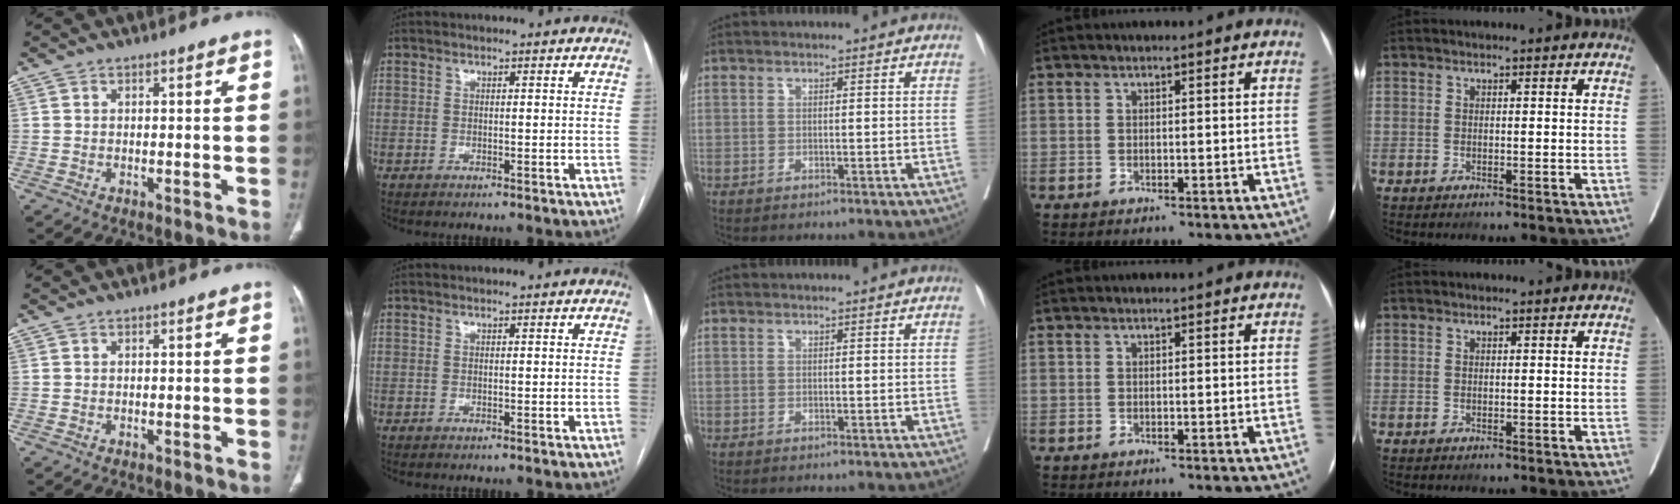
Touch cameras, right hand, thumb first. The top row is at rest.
{}